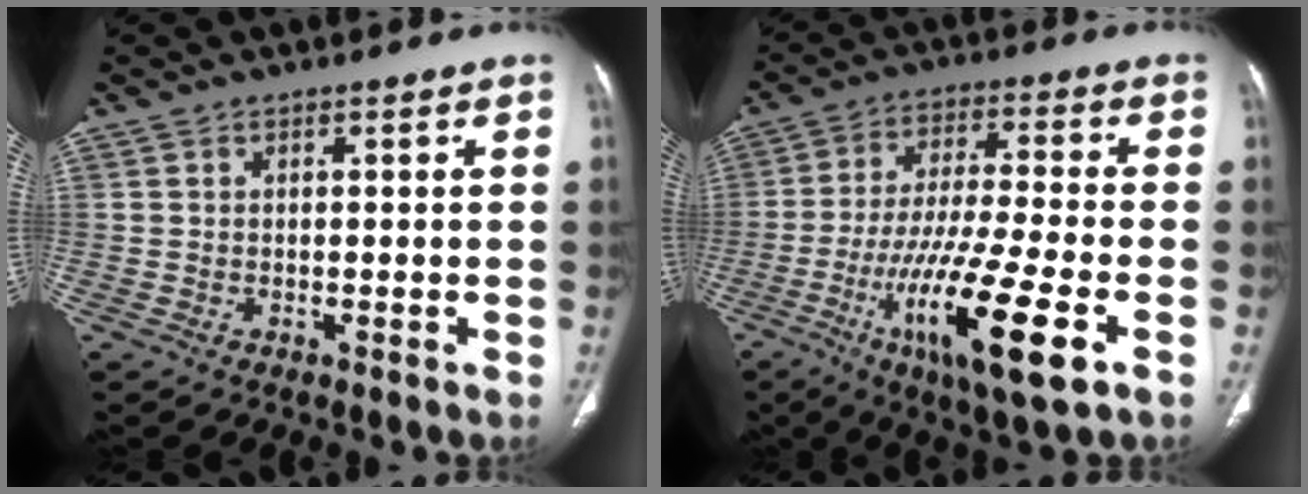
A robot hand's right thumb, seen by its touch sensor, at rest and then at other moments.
{"total": 17.9, "force": [-7.1, 3.3, 16.1], "torque": [-0.308, 0.003, -0.117]}